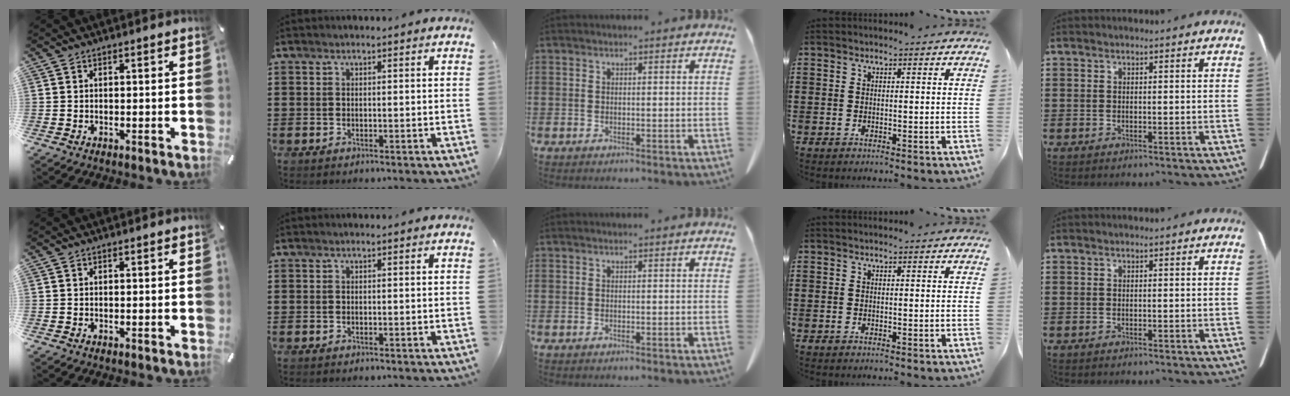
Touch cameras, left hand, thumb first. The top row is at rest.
{}